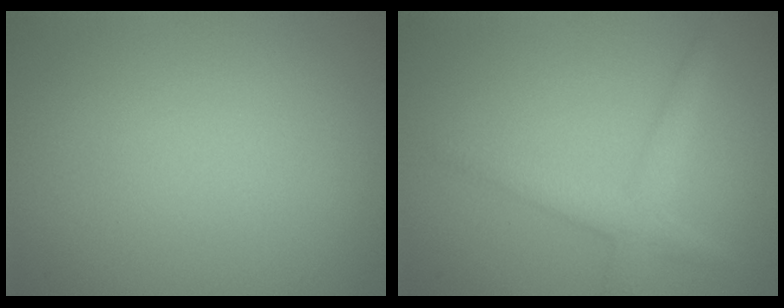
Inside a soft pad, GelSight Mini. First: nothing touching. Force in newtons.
{"total": 2.5, "press": 2.5, "slide": 0.1}